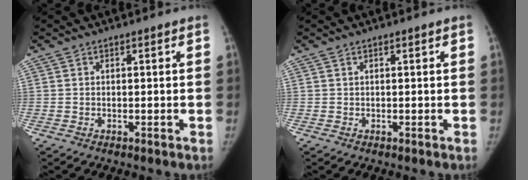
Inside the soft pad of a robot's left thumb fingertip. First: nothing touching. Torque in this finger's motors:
{"motor_torque": [0.11, -0.01, -0.17, -0.01, 0.02]}